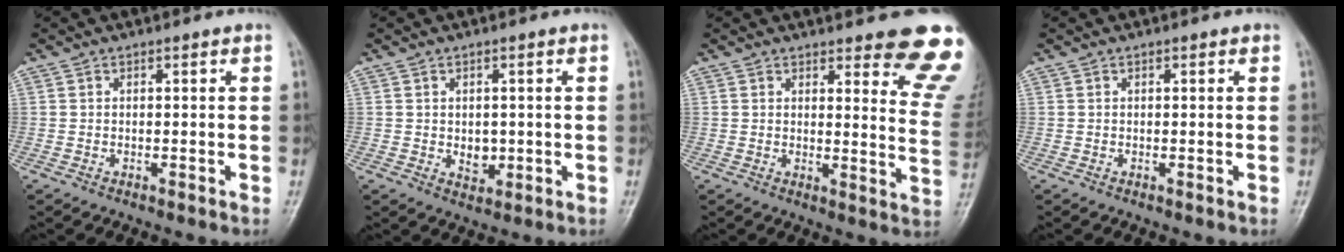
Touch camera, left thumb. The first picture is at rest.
{"total": 3.6, "force": [-0.2, 2.7, 2.5], "torque": [-0.022, -0.004, 0.004]}
{"total": 12.7, "force": [10.2, 2.9, 6.9], "torque": [-0.039, -0.077, 0.097]}
{"total": 0.5, "force": [0.2, 0.2, 0.5], "torque": [-0.008, 0.001, 0.001]}